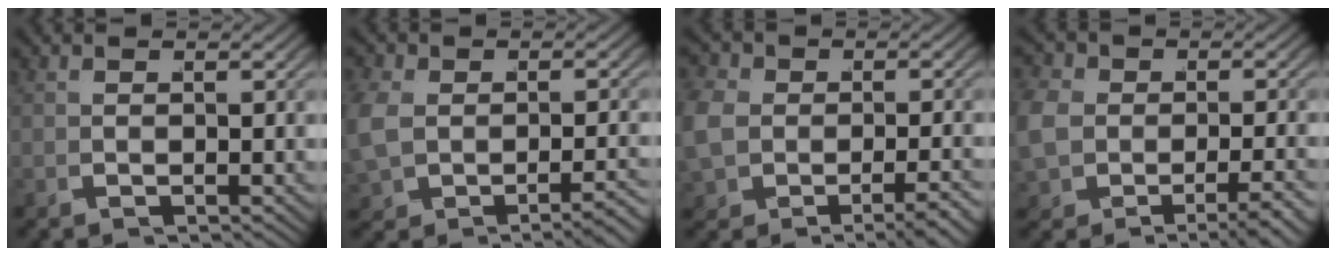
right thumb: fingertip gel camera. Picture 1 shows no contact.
{"total": 3.6, "force": [-1.6, 2.5, 2.0], "torque": [-0.052, -0.010, -0.019]}
{"total": 4.5, "force": [-1.5, 3.4, 2.5], "torque": [-0.062, -0.010, -0.023]}
{"total": 5.1, "force": [-2.1, 3.7, 2.8], "torque": [-0.065, -0.013, -0.031]}